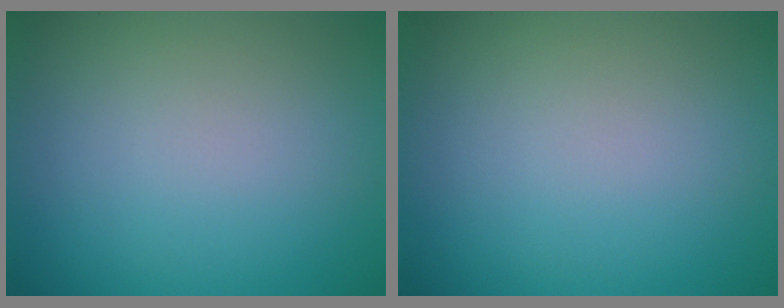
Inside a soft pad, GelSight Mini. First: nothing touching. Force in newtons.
{"total": 0.0}